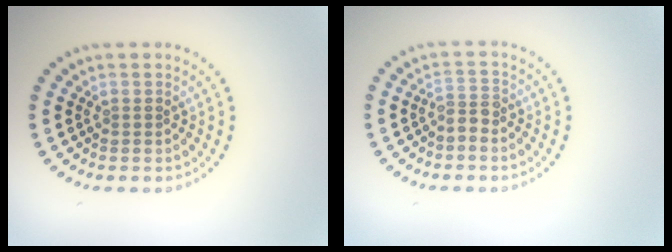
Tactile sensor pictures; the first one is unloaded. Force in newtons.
{"total": 1.9, "press": 1.4, "slide": 1.3}